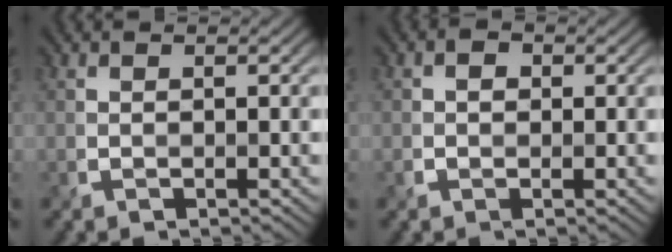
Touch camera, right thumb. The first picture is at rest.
{"total": 1.2, "force": [0.0, 1.1, 0.5], "torque": [-0.007, 0.000, -0.008]}